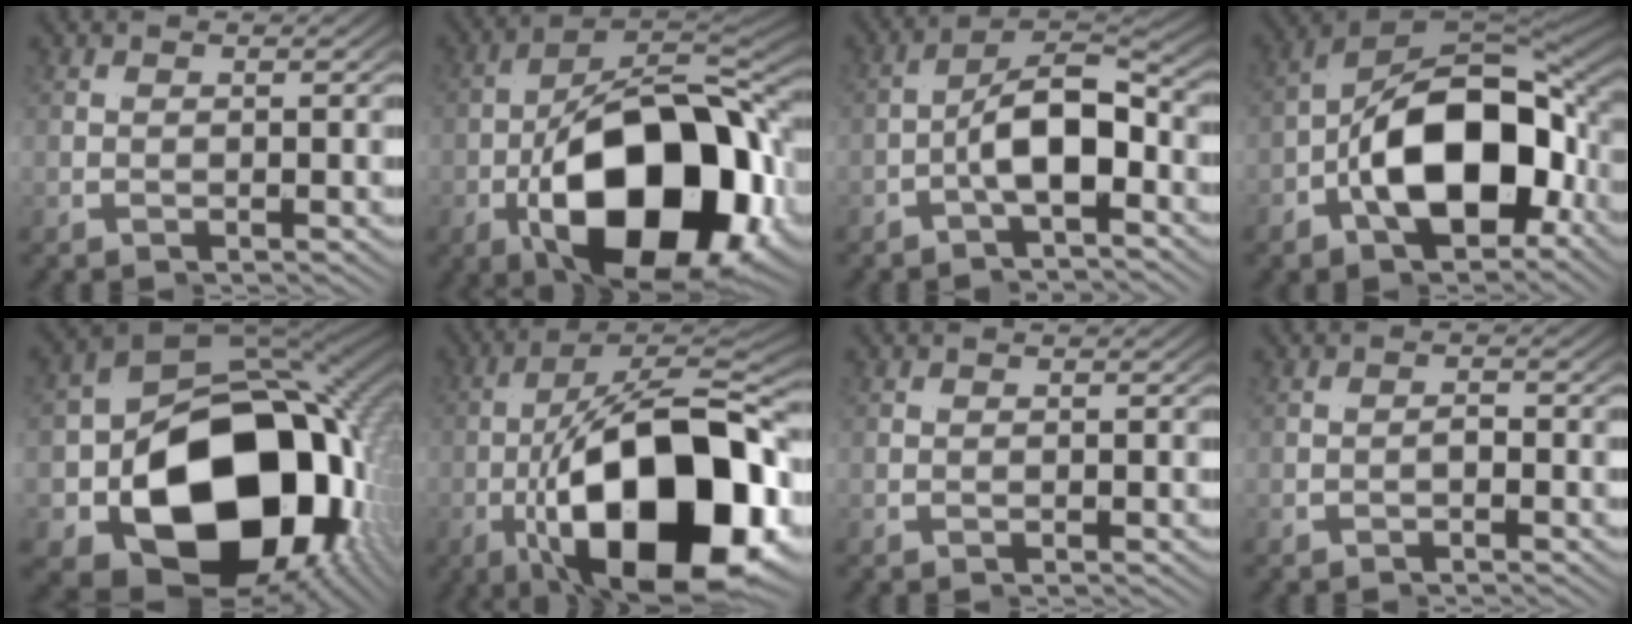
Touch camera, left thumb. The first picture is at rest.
{"total": 20.2, "force": [-5.8, 10.6, 16.1], "torque": [-0.286, -0.039, -0.067]}
{"total": 6.6, "force": [-3.2, 3.1, 4.9], "torque": [-0.109, -0.001, -0.053]}
{"total": 17.4, "force": [-3.4, 9.9, 13.9], "torque": [-0.258, -0.031, -0.039]}
{"total": 27.3, "force": [-4.6, 17.1, 20.7], "torque": [-0.360, -0.070, -0.036]}
{"total": 20.7, "force": [-5.5, 9.3, 17.6], "torque": [-0.298, -0.041, -0.064]}
{"total": 0.0}
{"total": 1.3, "force": [-1.1, 0.6, 0.0], "torque": [-0.012, -0.008, -0.017]}